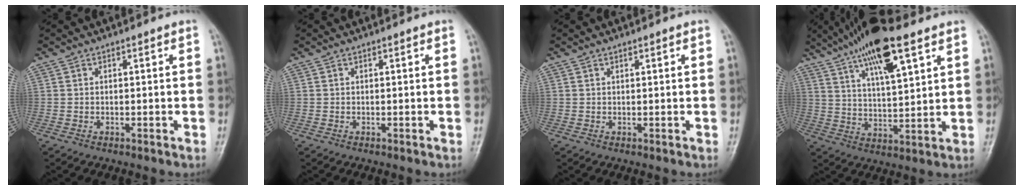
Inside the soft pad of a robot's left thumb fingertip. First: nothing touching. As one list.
[{"total": 0.0}, {"total": 0.6, "force": [0.4, 0.1, 0.3], "torque": [-0.006, -0.002, 0.006]}, {"total": 16.1, "force": [9.7, 4.3, 12.0], "torque": [-0.197, -0.024, 0.173]}]